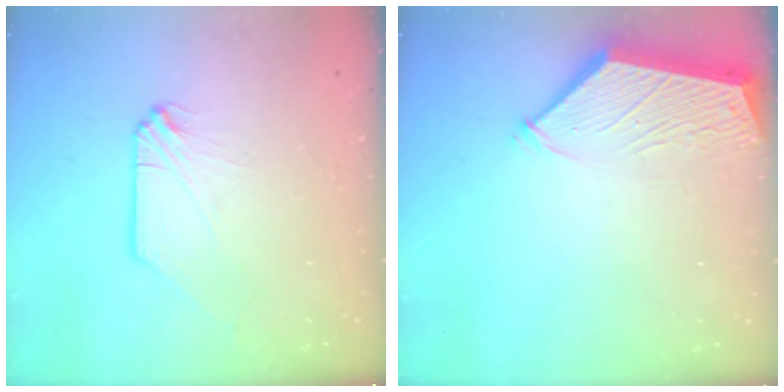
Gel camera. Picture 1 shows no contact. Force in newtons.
{"total": 3.5, "press": 3.5, "slide": 0.5}